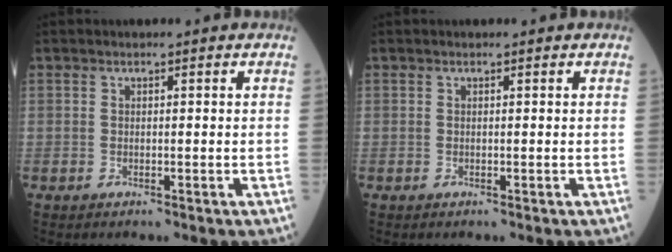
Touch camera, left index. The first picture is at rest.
{"total": 0.0}